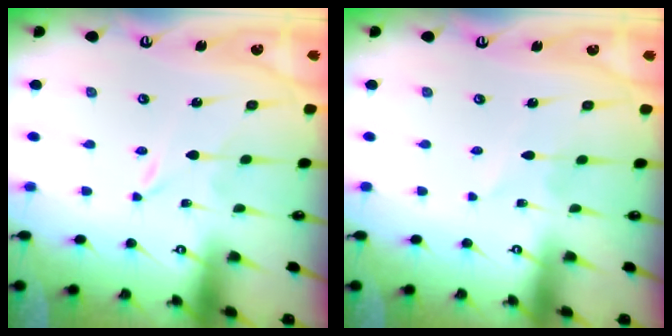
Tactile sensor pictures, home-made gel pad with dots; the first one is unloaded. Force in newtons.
{"total": 2.6, "press": 2.6, "slide": 0.3}